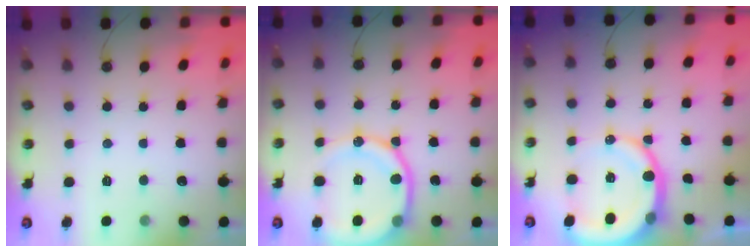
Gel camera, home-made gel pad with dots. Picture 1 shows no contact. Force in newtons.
{"total": 16.1, "press": 16.0, "slide": 1.7}
{"total": 13.2, "press": 13.1, "slide": 1.7}